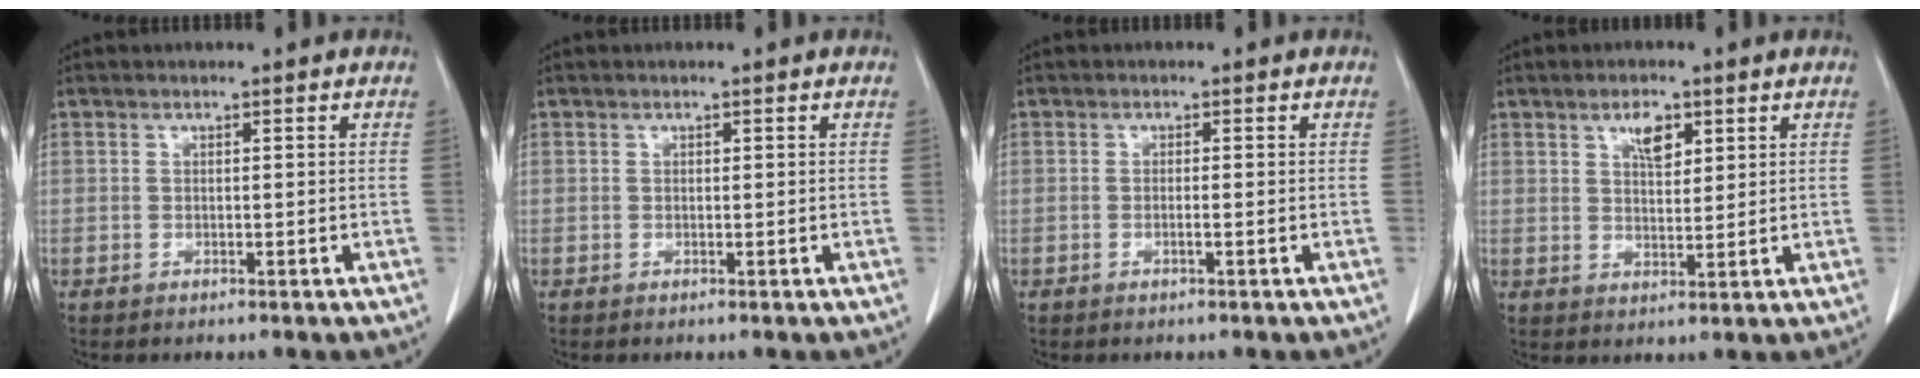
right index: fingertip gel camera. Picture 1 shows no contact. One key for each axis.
{"total": 0.0}
{"total": 0.9, "fx": -0.3, "fy": -0.1, "fz": 0.8, "tx": -0.016, "ty": 0.000, "tz": -0.005}
{"total": 4.1, "fx": 2.2, "fy": 1.8, "fz": 3.0, "tx": -0.053, "ty": 0.000, "tz": 0.039}